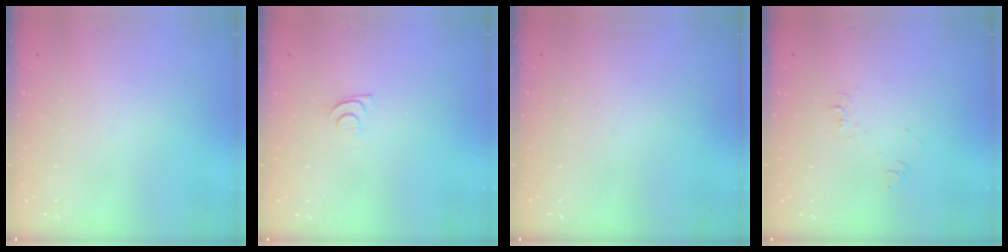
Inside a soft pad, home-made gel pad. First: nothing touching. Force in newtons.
{"total": 4.2, "press": 4.2, "slide": 0.5}
{"total": 0.0}
{"total": 6.2, "press": 6.2, "slide": 0.5}